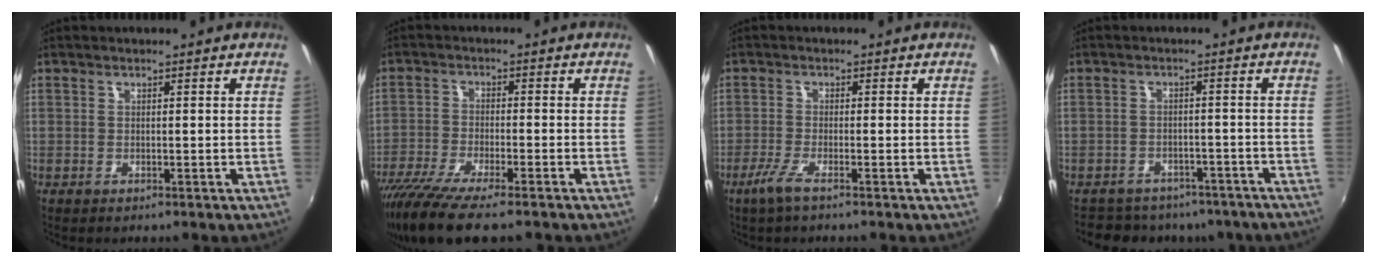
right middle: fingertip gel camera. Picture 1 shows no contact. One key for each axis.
{"total": 11.7, "fx": -9.1, "fy": 1.8, "fz": 7.1, "tx": -0.159, "ty": -0.047, "tz": -0.167}
{"total": 3.5, "fx": -2.4, "fy": 0.1, "fz": 2.5, "tx": -0.064, "ty": -0.010, "tz": -0.049}
{"total": 14.2, "fx": -11.8, "fy": 6.3, "fz": 4.7, "tx": -0.107, "ty": -0.001, "tz": -0.149}